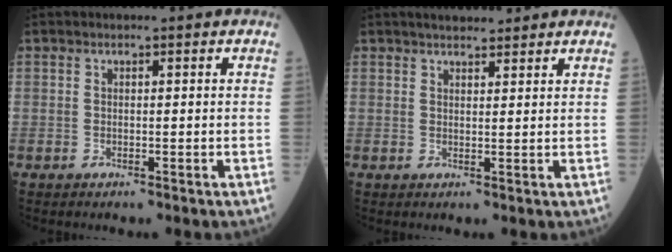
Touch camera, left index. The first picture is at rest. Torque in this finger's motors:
{"motor_torque": [-0.50, -0.51, -0.66, -0.03]}